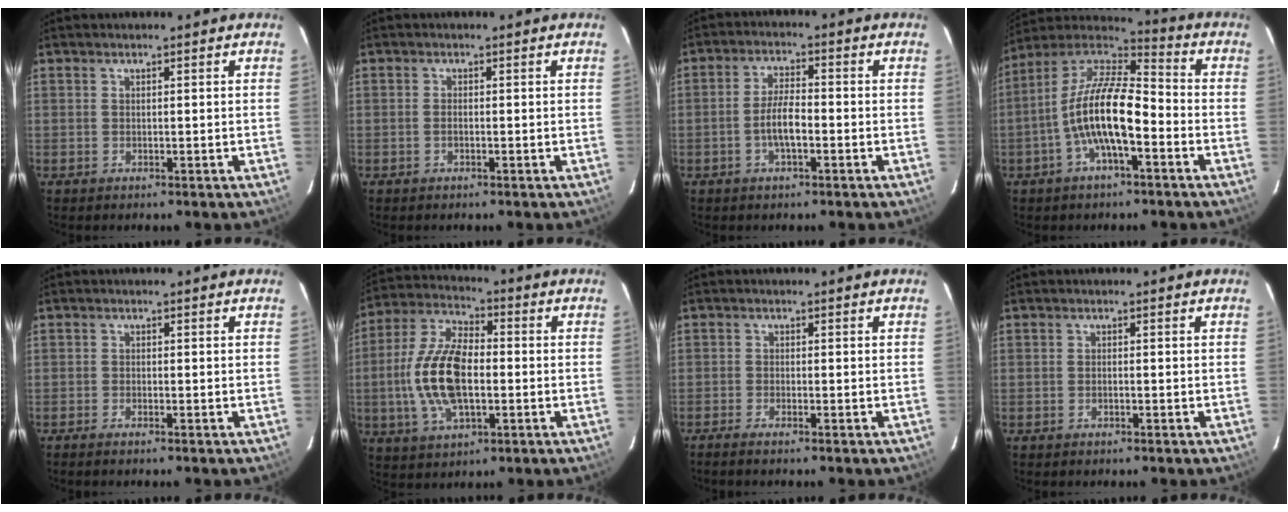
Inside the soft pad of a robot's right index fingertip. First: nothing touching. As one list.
[{"total": 0.9, "force": [-0.4, 0.5, 0.6], "torque": [-0.012, 0.003, -0.009]}, {"total": 5.1, "force": [-1.8, 1.6, 4.5], "torque": [-0.092, 0.007, -0.034]}, {"total": 14.7, "force": [-4.5, 4.9, 13.1], "torque": [-0.254, 0.007, -0.092]}, {"total": 1.2, "force": [-1.0, -0.1, 0.6], "torque": [-0.019, -0.001, -0.022]}, {"total": 14.8, "force": [-1.9, 7.2, 12.8], "torque": [-0.271, 0.008, -0.038]}, {"total": 2.0, "force": [-1.6, -0.2, 1.1], "torque": [-0.035, -0.003, -0.033]}, {"total": 0.5, "force": [-0.4, 0.2, 0.2], "torque": [-0.004, 0.002, -0.010]}]